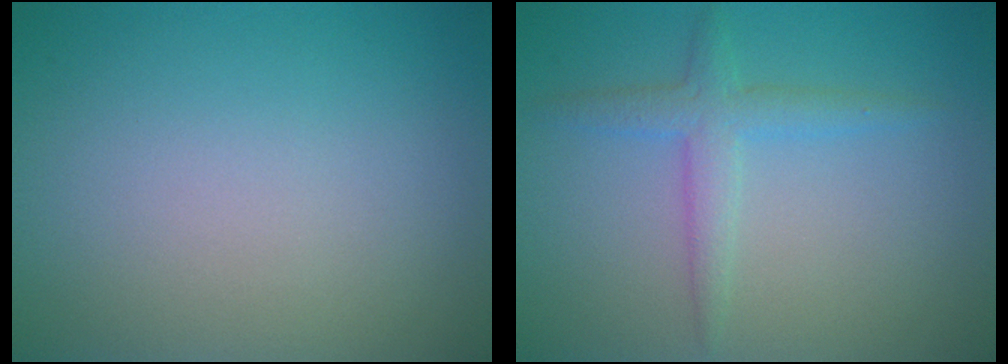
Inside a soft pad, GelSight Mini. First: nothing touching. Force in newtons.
{"total": 2.5, "press": 2.5, "slide": 0.1}